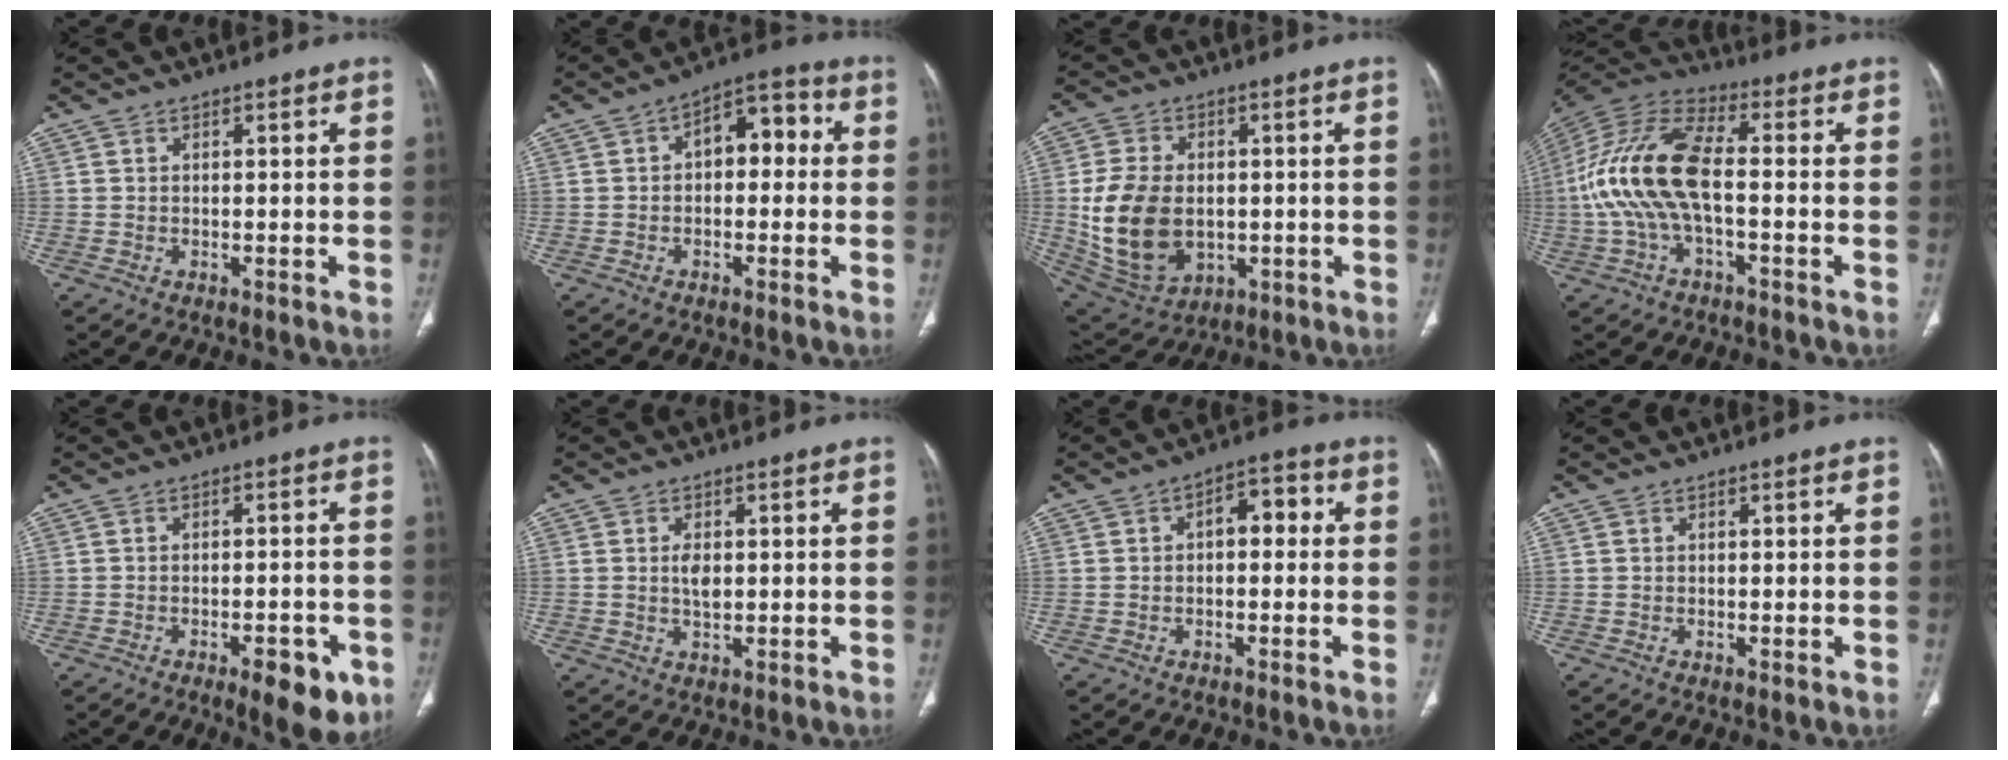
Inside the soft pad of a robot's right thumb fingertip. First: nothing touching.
{"total": 7.9, "force": [0.4, 4.9, 6.2], "torque": [-0.053, 0.028, -0.007]}
{"total": 16.4, "force": [-0.8, 11.4, 11.7], "torque": [-0.211, -0.004, 0.010]}
{"total": 16.4, "force": [-1.9, 7.3, 14.5], "torque": [-0.314, 0.038, -0.040]}
{"total": 8.8, "force": [-4.3, 3.3, 6.9], "torque": [-0.072, 0.008, -0.053]}
{"total": 2.9, "force": [0.3, 1.6, 2.4], "torque": [-0.043, -0.002, 0.006]}
{"total": 5.5, "force": [0.3, 3.2, 4.4], "torque": [-0.037, 0.020, -0.006]}
{"total": 0.0}